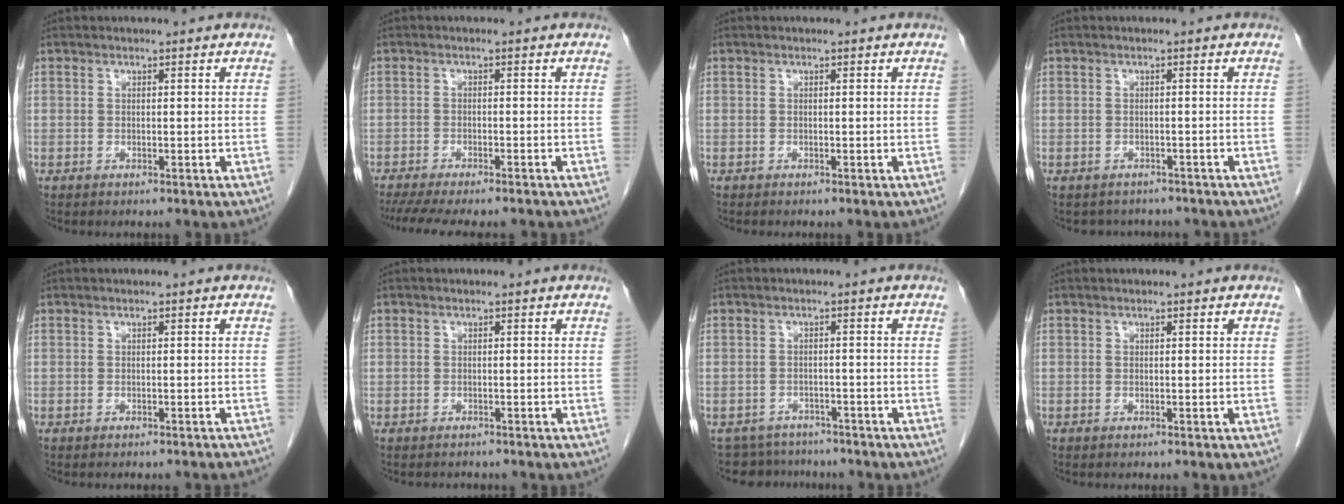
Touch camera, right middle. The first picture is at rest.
{"total": 12.0, "force": [-10.3, 2.3, 5.7], "torque": [-0.093, -0.015, -0.143]}
{"total": 0.0}
{"total": 4.6, "force": [-4.0, 2.1, 0.4], "torque": [-0.006, 0.006, -0.044]}
{"total": 4.2, "force": [-4.0, 0.3, 1.3], "torque": [-0.018, -0.014, -0.043]}
{"total": 1.4, "force": [-1.1, 0.8, -0.2], "torque": [-0.013, 0.000, -0.020]}
{"total": 5.9, "force": [-5.3, 2.5, -0.4], "torque": [0.007, 0.011, -0.071]}
{"total": 0.0}